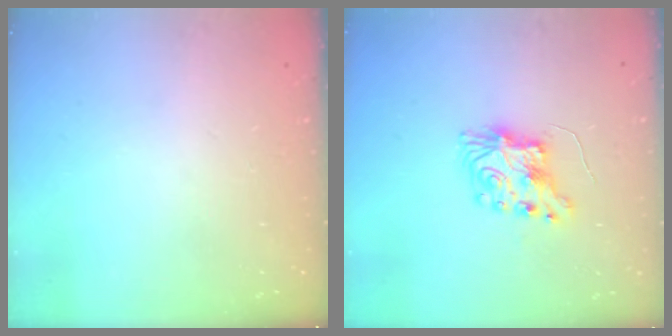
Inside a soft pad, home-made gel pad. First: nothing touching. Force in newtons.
{"total": 8.4, "press": 8.4, "slide": 0.2}